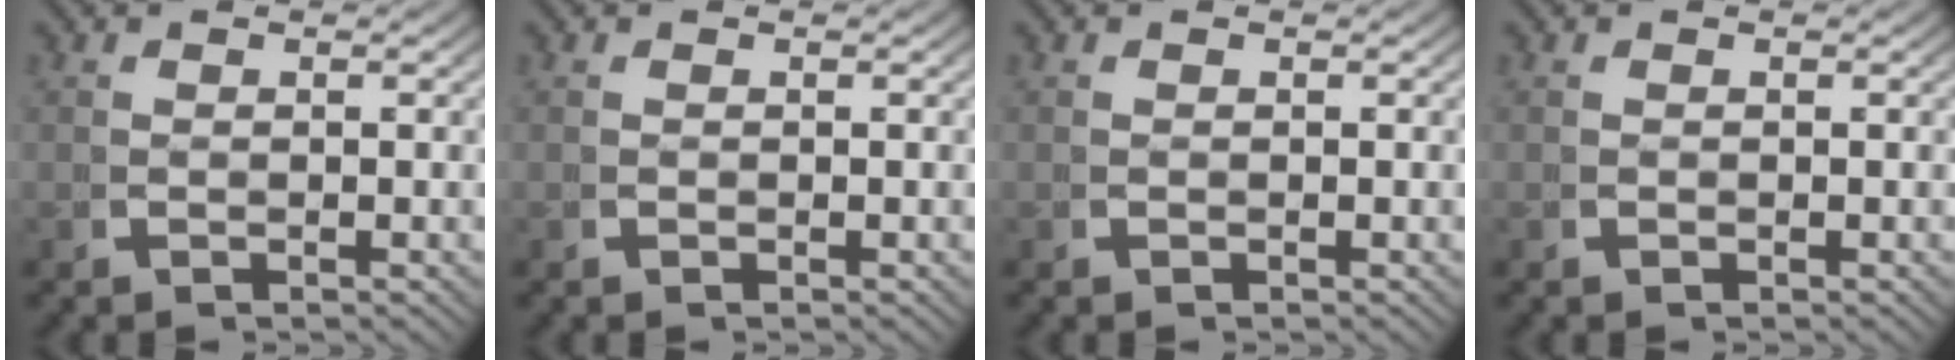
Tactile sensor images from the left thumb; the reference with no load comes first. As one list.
[{"total": 0.0}, {"total": 0.6, "force": [0.2, -0.6, -0.2], "torque": [0.006, -0.002, 0.005]}, {"total": 0.0}]